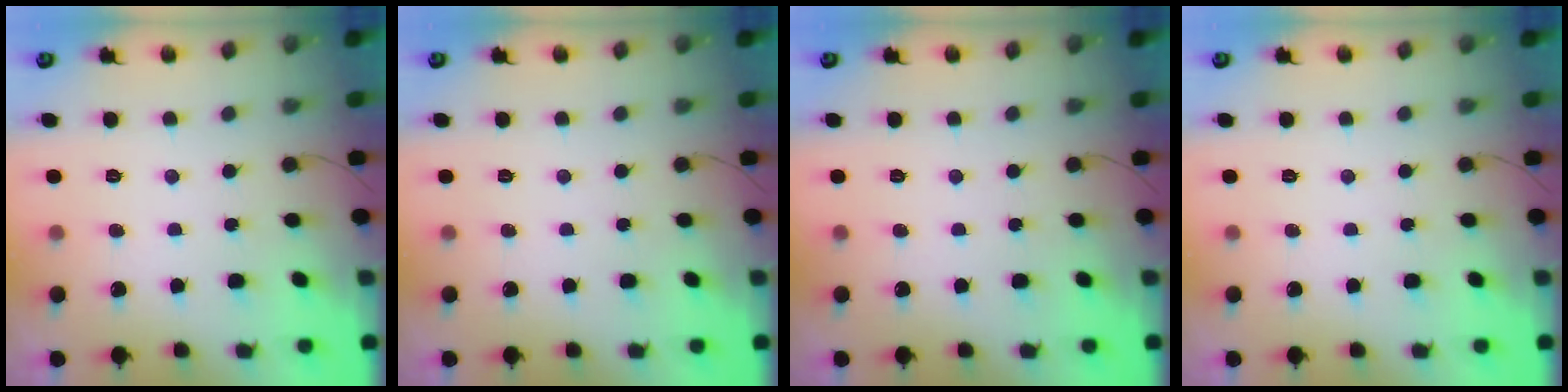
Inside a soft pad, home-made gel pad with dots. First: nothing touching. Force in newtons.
{"total": 0.0}
{"total": 0.0}
{"total": 0.0}